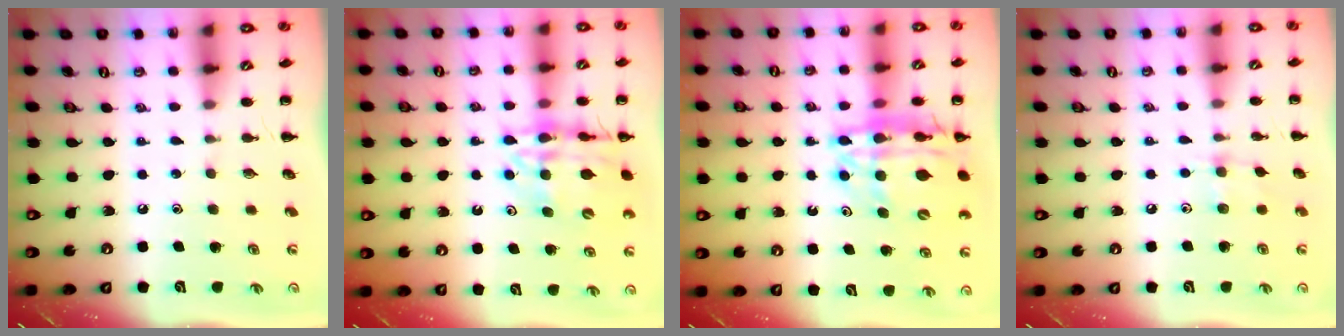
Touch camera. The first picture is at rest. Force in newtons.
{"total": 16.3, "press": 16.0, "slide": 3.1}
{"total": 18.6, "press": 18.0, "slide": 4.4}
{"total": 5.6, "press": 5.5, "slide": 1.1}